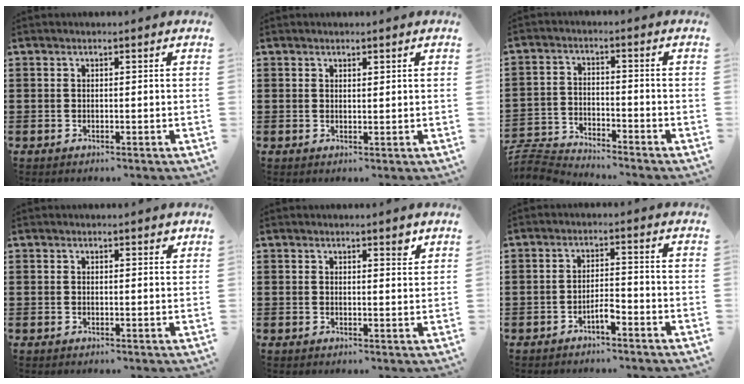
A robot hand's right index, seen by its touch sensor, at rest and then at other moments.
{"total": 0.8, "force": [0.7, 0.3, 0.2], "torque": [-0.004, 0.002, 0.013]}
{"total": 4.4, "force": [-4.4, 0.4, 0.3], "torque": [-0.022, -0.002, -0.093]}
{"total": 0.9, "force": [0.7, 0.5, 0.4], "torque": [0.000, 0.000, 0.011]}
{"total": 2.0, "force": [1.6, 0.6, 1.0], "torque": [-0.006, -0.002, 0.024]}
{"total": 3.0, "force": [-2.1, 0.6, 2.1], "torque": [-0.039, 0.006, -0.039]}